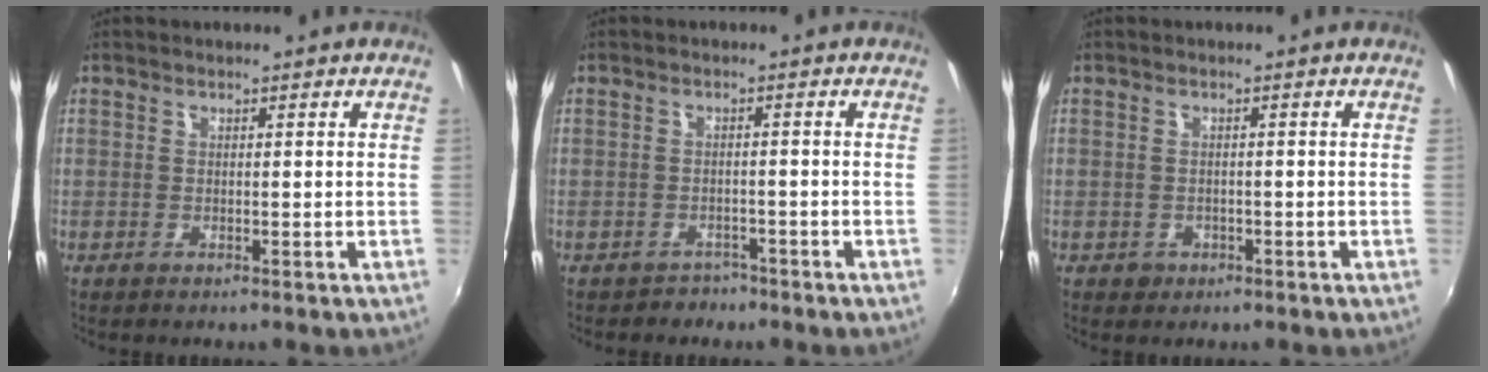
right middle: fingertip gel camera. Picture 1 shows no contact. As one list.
[{"total": 2.9, "force": [-2.1, 2.0, 0.0], "torque": [-0.006, 0.002, -0.032]}, {"total": 1.9, "force": [-0.8, 1.7, 0.5], "torque": [-0.012, -0.002, -0.009]}]